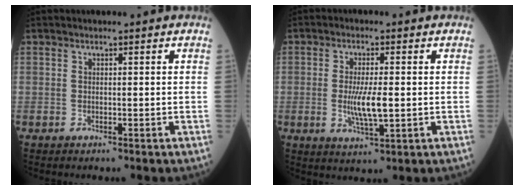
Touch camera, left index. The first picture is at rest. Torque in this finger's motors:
{"motor_torque": [1.20, -0.21, 0.21, 0.08]}